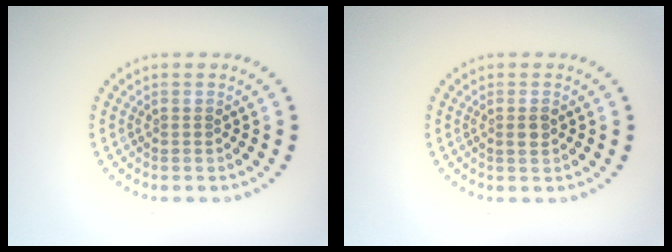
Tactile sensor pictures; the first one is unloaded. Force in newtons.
{"total": 1.1, "press": 1.0, "slide": 0.3}